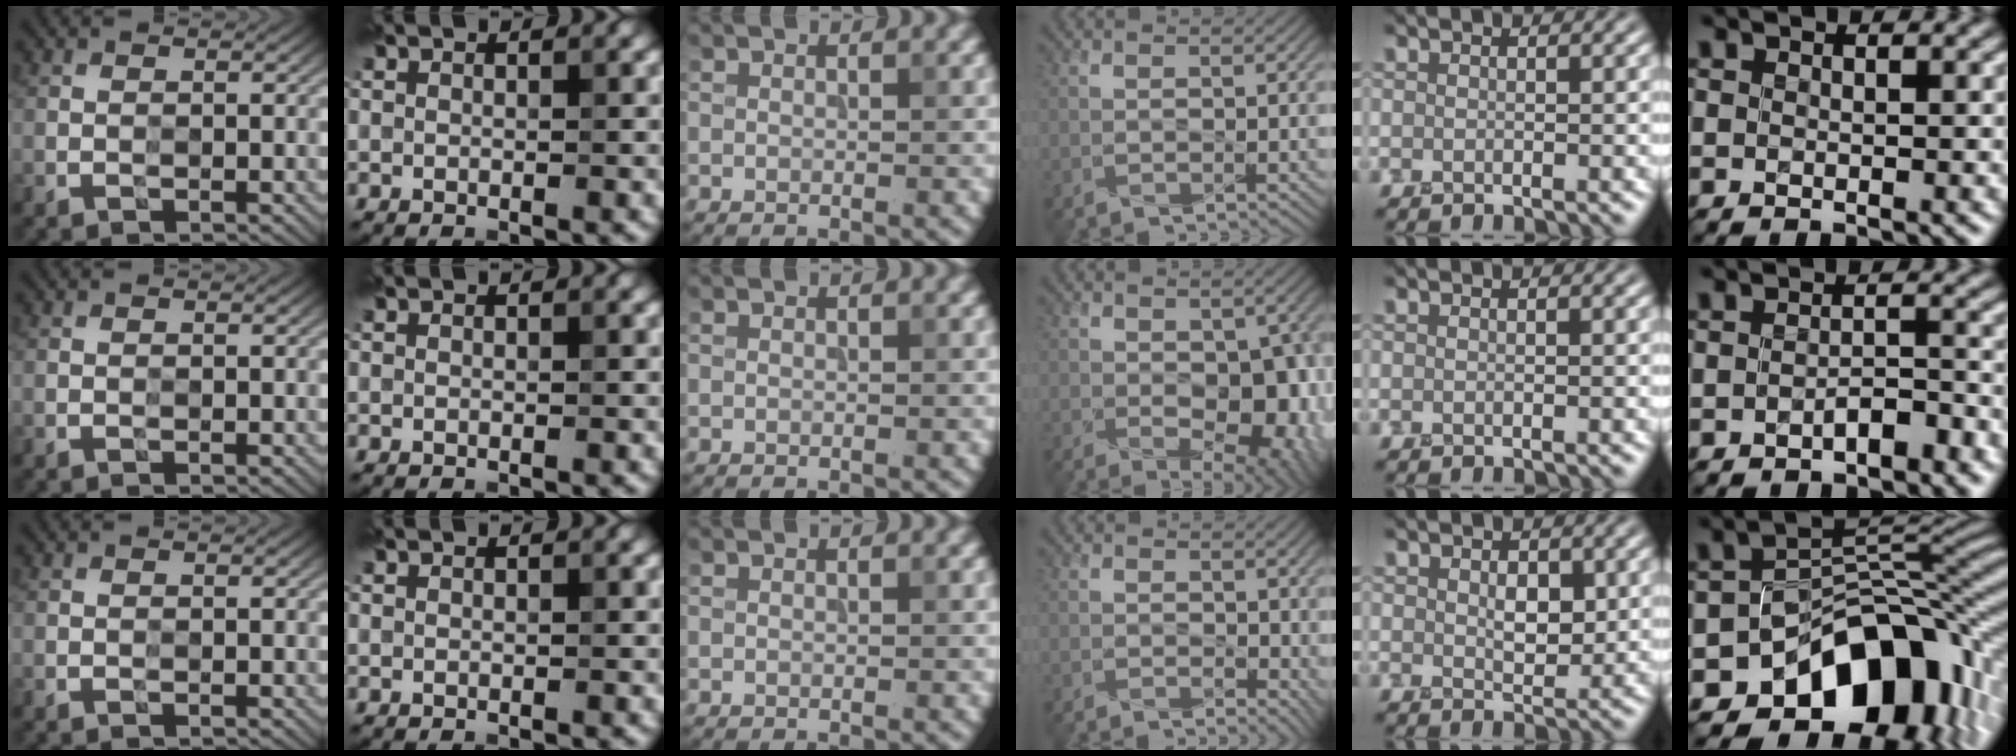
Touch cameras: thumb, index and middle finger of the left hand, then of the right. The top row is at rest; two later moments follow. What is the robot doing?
{"motion": "twist", "object": "kettle"}